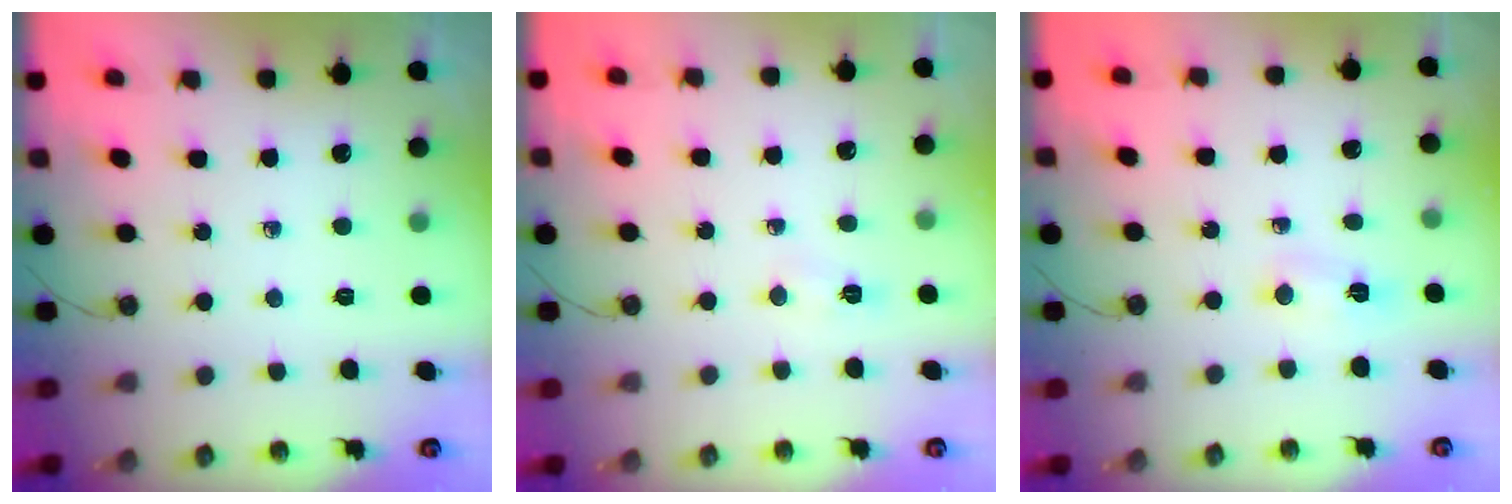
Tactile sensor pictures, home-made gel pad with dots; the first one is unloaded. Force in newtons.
{"total": 3.6, "press": 3.6, "slide": 0.5}
{"total": 4.9, "press": 3.8, "slide": 3.1}